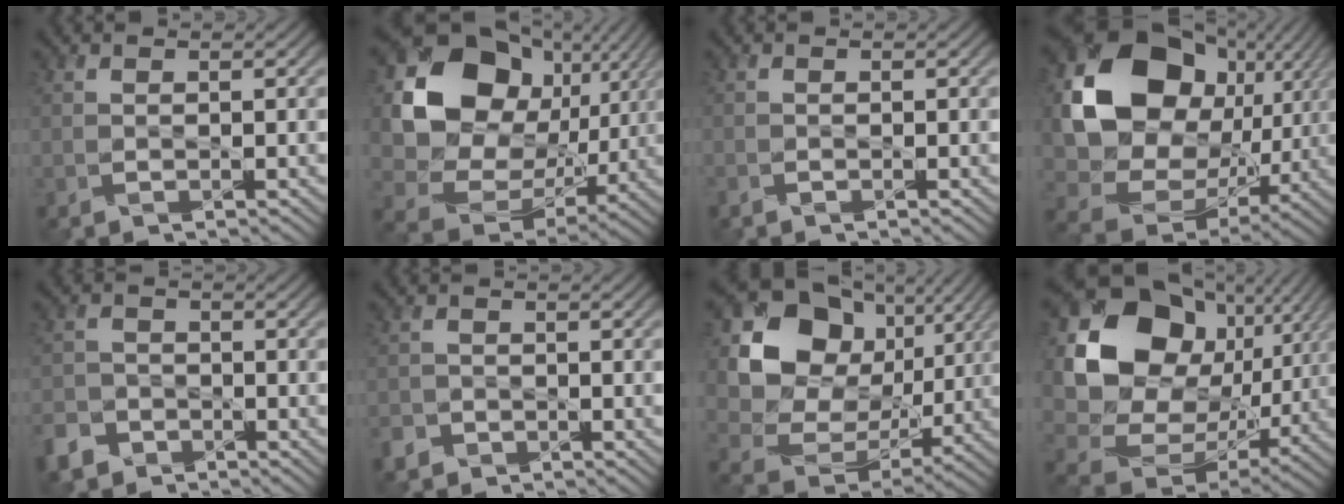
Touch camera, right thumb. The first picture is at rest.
{"total": 17.8, "force": [4.5, 14.2, 9.7], "torque": [-0.217, -0.003, 0.094]}
{"total": 0.6, "force": [-0.6, 0.2, 0.2], "torque": [-0.005, -0.003, -0.010]}
{"total": 19.6, "force": [4.0, 15.5, 11.3], "torque": [-0.254, -0.022, 0.097]}
{"total": 4.1, "force": [-2.9, 2.6, 1.2], "torque": [-0.036, -0.004, -0.063]}
{"total": 2.1, "force": [-1.5, 1.4, 0.5], "torque": [-0.014, -0.005, -0.036]}
{"total": 15.5, "force": [4.8, 12.3, 8.2], "torque": [-0.191, 0.012, 0.088]}
{"total": 19.7, "force": [4.7, 15.5, 11.2], "torque": [-0.257, -0.015, 0.106]}